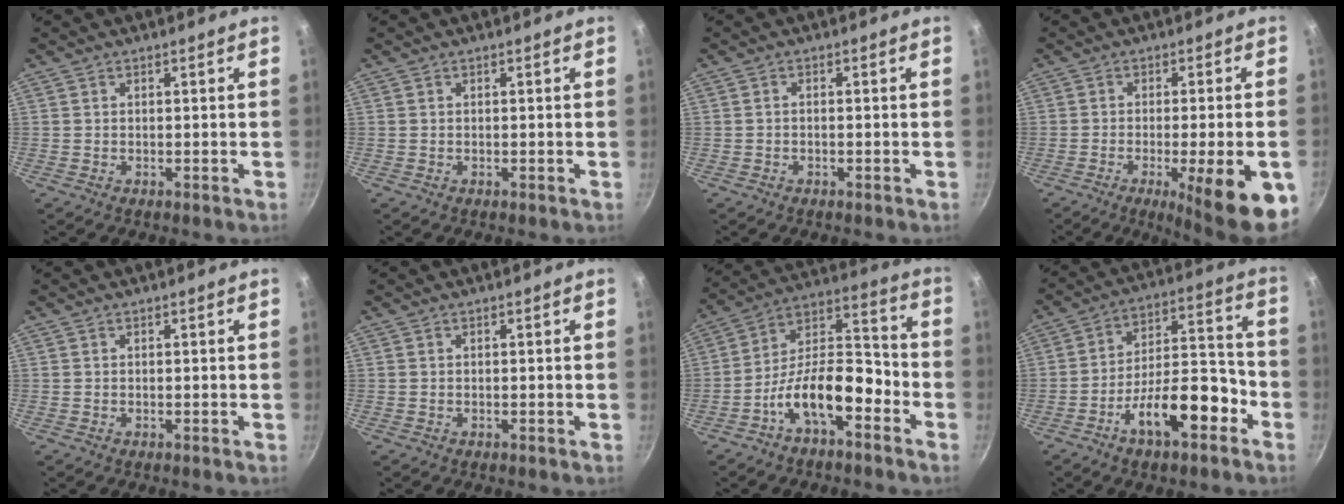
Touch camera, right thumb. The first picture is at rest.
{"total": 0.0}
{"total": 0.8, "force": [-0.5, 0.3, 0.6], "torque": [-0.015, 0.008, -0.009]}
{"total": 15.0, "force": [-5.6, 3.0, 13.6], "torque": [-0.168, 0.006, -0.073]}
{"total": 0.0}
{"total": 0.0}
{"total": 14.6, "force": [-7.1, 6.6, 10.9], "torque": [-0.158, 0.072, -0.136]}
{"total": 15.6, "force": [-7.8, 6.4, 11.9], "torque": [-0.158, 0.066, -0.128]}